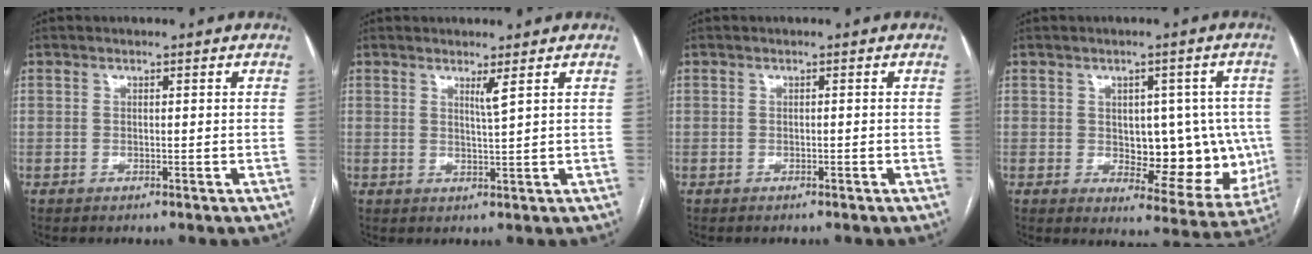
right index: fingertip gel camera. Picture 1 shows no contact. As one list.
[{"total": 1.9, "force": [1.2, -0.6, 1.3], "torque": [-0.026, -0.015, 0.024]}, {"total": 0.0}, {"total": 12.0, "force": [-0.1, 6.3, 10.2], "torque": [-0.108, 0.010, 0.018]}]